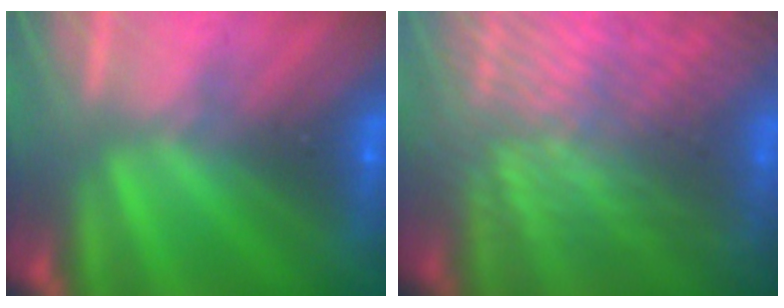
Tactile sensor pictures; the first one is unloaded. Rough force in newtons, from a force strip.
{"total": 6.6}